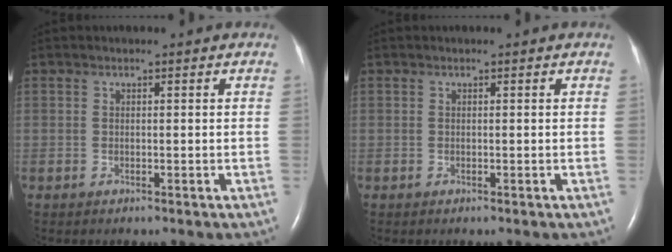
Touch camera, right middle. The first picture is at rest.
{"total": 0.0}